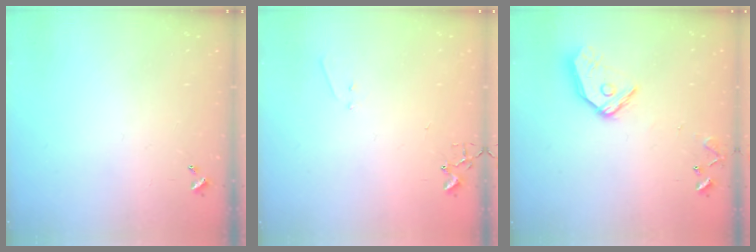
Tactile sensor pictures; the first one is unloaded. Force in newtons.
{"total": 5.7, "press": 5.7, "slide": 0.7}
{"total": 12.2, "press": 12.2, "slide": 1.1}